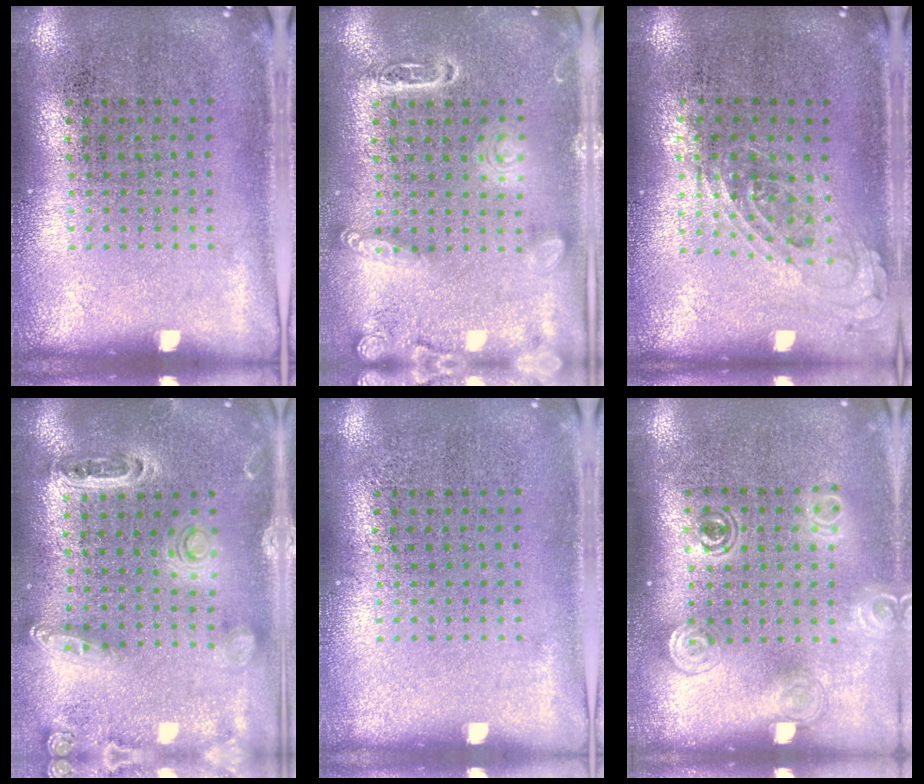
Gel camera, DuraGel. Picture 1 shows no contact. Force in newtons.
{"total": 3.1, "press": 3.1, "slide": 0.2}
{"total": 0.8, "press": 0.7, "slide": 0.3}
{"total": 1.3, "press": 1.2, "slide": 0.2}
{"total": 0.0}
{"total": 1.5, "press": 1.3, "slide": 0.8}